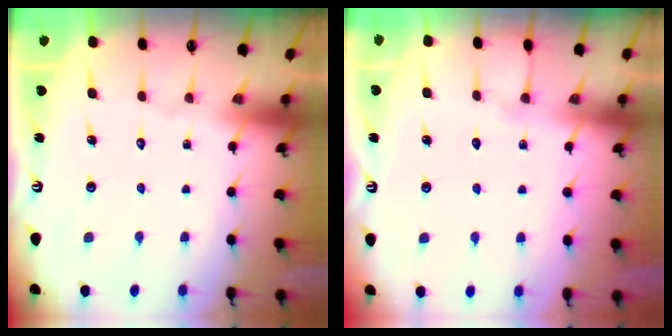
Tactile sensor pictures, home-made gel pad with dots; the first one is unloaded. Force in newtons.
{"total": 4.0, "press": 4.0, "slide": 0.5}